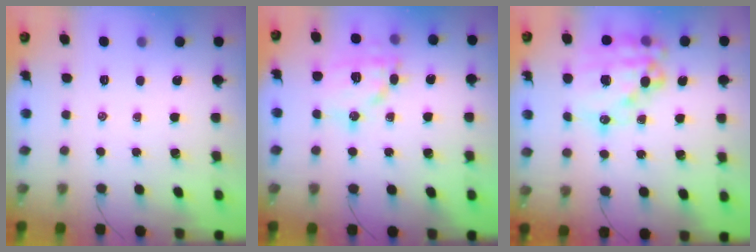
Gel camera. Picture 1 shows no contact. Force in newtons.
{"total": 14.0, "press": 13.9, "slide": 1.1}
{"total": 21.4, "press": 20.9, "slide": 4.6}